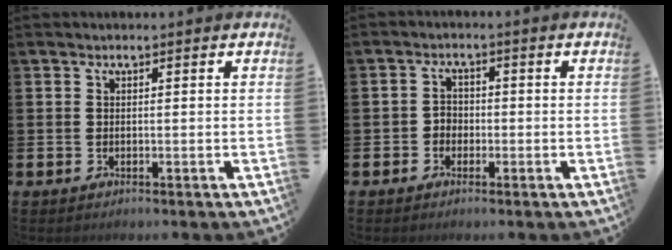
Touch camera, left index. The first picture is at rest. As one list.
[{"total": 2.1, "force": [-1.0, 1.8, 0.5], "torque": [-0.010, 0.006, -0.024]}]